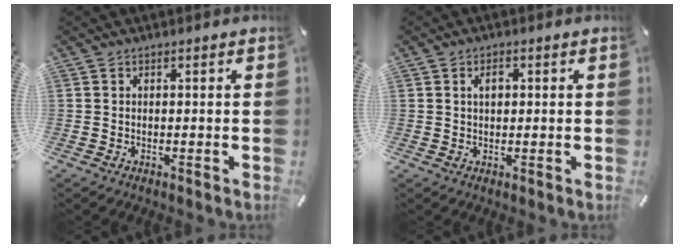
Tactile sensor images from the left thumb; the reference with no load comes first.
{"total": 2.5, "force": [0.6, 1.5, 1.9], "torque": [-0.033, 0.004, 0.007]}